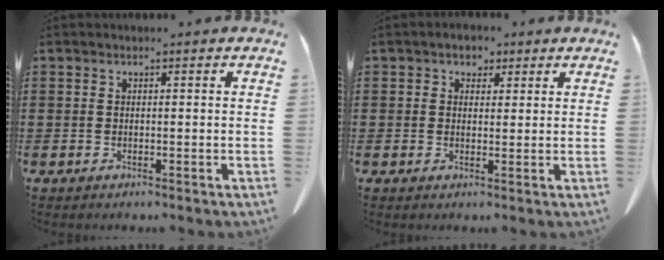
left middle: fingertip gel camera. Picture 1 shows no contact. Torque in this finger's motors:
{"motor_torque": [-0.37, 0.33, -0.06, -0.03]}